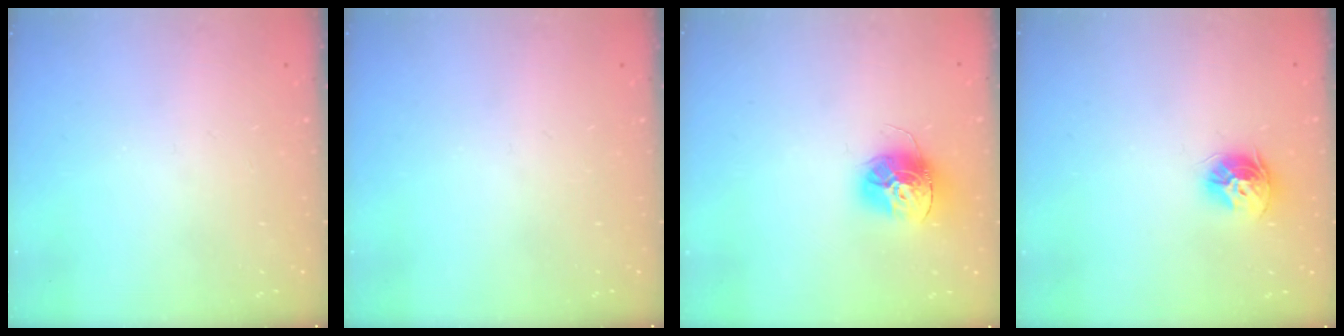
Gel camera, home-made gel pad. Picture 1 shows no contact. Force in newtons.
{"total": 0.0}
{"total": 13.7, "press": 13.7, "slide": 1.2}
{"total": 9.6, "press": 9.6, "slide": 0.9}